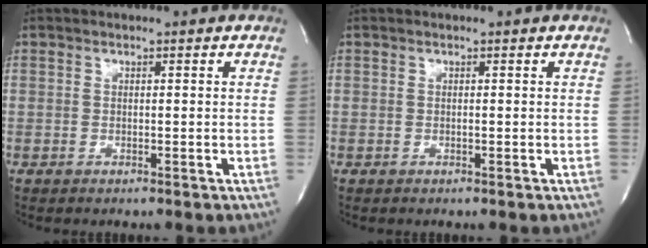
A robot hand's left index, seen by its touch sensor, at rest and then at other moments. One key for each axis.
{"total": 0.0}